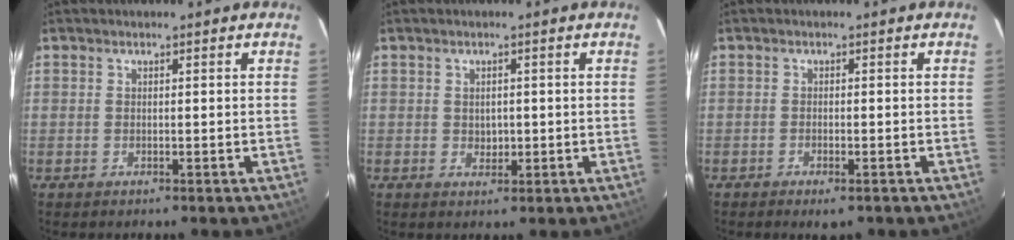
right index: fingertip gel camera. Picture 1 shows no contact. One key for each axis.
{"total": 1.9, "fx": 0.1, "fy": 1.7, "fz": 0.8, "tx": -0.010, "ty": 0.003, "tz": 0.005}
{"total": 2.4, "fx": -1.7, "fy": 0.9, "fz": 1.4, "tx": -0.029, "ty": -0.007, "tz": -0.026}